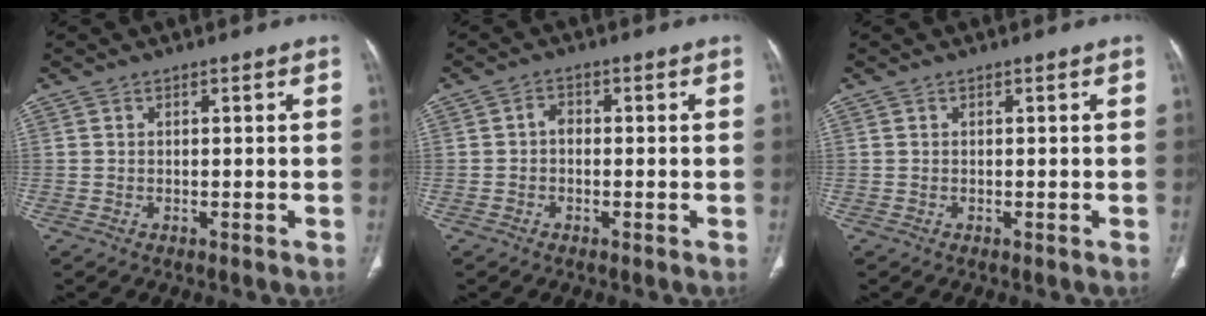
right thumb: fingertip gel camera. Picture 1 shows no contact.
{"total": 1.9, "force": [-0.3, 1.4, 1.2], "torque": [-0.013, 0.007, -0.013]}
{"total": 0.0}